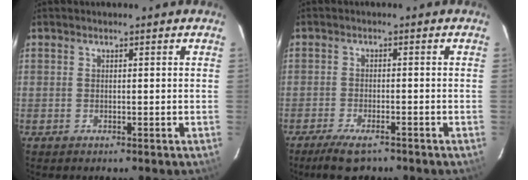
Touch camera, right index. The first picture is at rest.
{"total": 5.9, "force": [-4.6, 1.6, 3.2], "torque": [-0.081, -0.009, -0.083]}